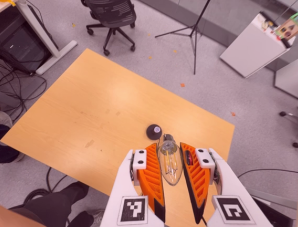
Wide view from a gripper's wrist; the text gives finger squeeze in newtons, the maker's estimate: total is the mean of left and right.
{"total": 14.5, "left": 15.7, "right": 13.4}